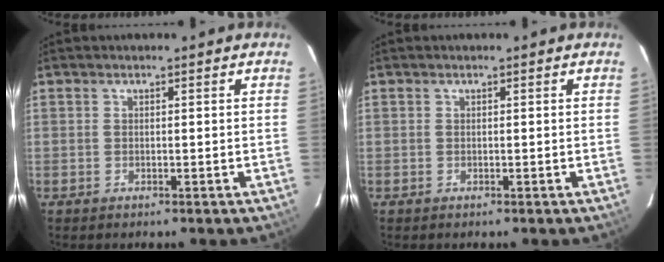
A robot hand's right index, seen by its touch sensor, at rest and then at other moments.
{"total": 0.0}